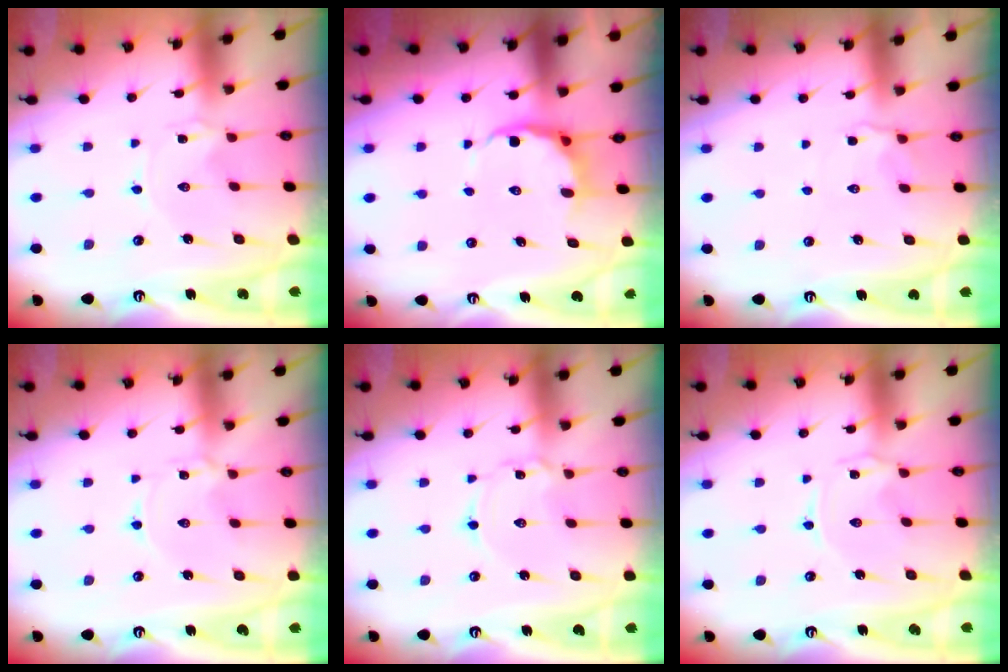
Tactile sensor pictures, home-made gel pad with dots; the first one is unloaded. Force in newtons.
{"total": 6.8, "press": 6.3, "slide": 2.5}
{"total": 3.1, "press": 2.7, "slide": 1.4}
{"total": 0.8, "press": 0.8, "slide": 0.2}
{"total": 2.0, "press": 2.0, "slide": 0.1}
{"total": 0.6, "press": 0.6, "slide": 0.0}